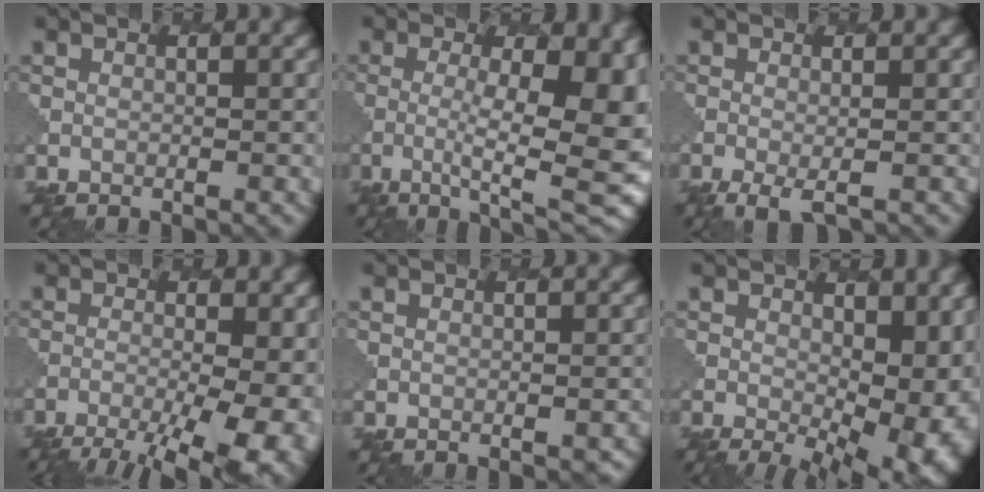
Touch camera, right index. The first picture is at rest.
{"total": 12.6, "force": [-1.3, 3.8, 12.0], "torque": [-0.153, 0.001, -0.014]}
{"total": 2.3, "force": [-1.0, 0.5, 2.0], "torque": [-0.039, -0.004, -0.018]}
{"total": 11.7, "force": [-6.0, 4.7, 8.9], "torque": [-0.118, -0.025, -0.074]}
{"total": 1.1, "force": [-0.3, 0.4, 1.0], "torque": [-0.002, 0.001, 0.001]}
{"total": 12.8, "force": [-0.7, 7.1, 10.7], "torque": [-0.133, -0.033, 0.024]}